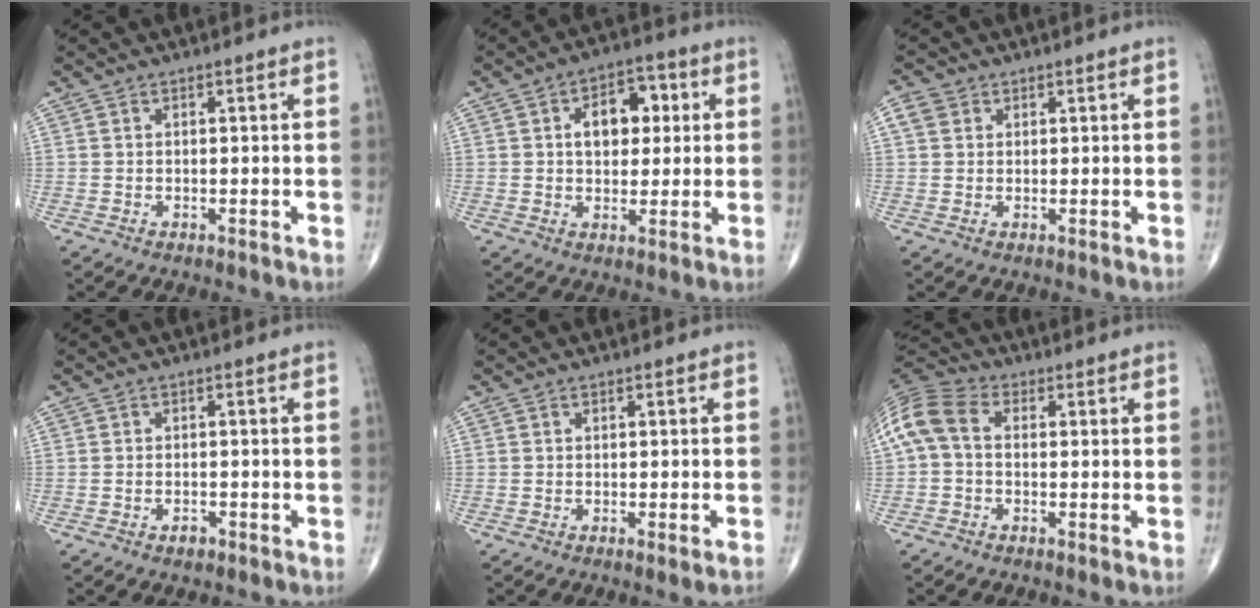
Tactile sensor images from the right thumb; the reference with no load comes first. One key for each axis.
{"total": 9.4, "fx": 1.9, "fy": 6.2, "fz": 6.8, "tx": -0.068, "ty": 0.012, "tz": 0.026}
{"total": 2.8, "fx": 1.0, "fy": 2.5, "fz": 1.0, "tx": -0.012, "ty": 0.004, "tz": 0.018}
{"total": 2.0, "fx": -1.2, "fy": 1.2, "fz": 1.0, "tx": -0.014, "ty": 0.006, "tz": -0.015}
{"total": 1.5, "fx": -0.8, "fy": -0.1, "fz": 1.2, "tx": -0.022, "ty": -0.001, "tz": -0.009}
{"total": 9.1, "fx": 0.2, "fy": 6.1, "fz": 6.7, "tx": -0.142, "ty": 0.026, "tz": -0.012}